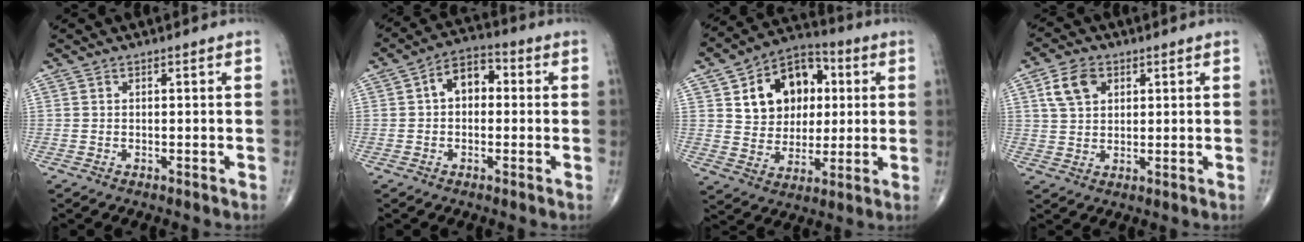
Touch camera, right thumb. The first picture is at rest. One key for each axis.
{"total": 7.0, "fx": 0.7, "fy": 4.8, "fz": 5.0, "tx": -0.057, "ty": 0.026, "tz": -0.002}
{"total": 16.2, "fx": 4.2, "fy": 12.2, "fz": 9.7, "tx": -0.104, "ty": 0.003, "tz": 0.068}
{"total": 6.7, "fx": 2.6, "fy": 4.7, "fz": 4.0, "tx": -0.062, "ty": -0.001, "tz": 0.049}